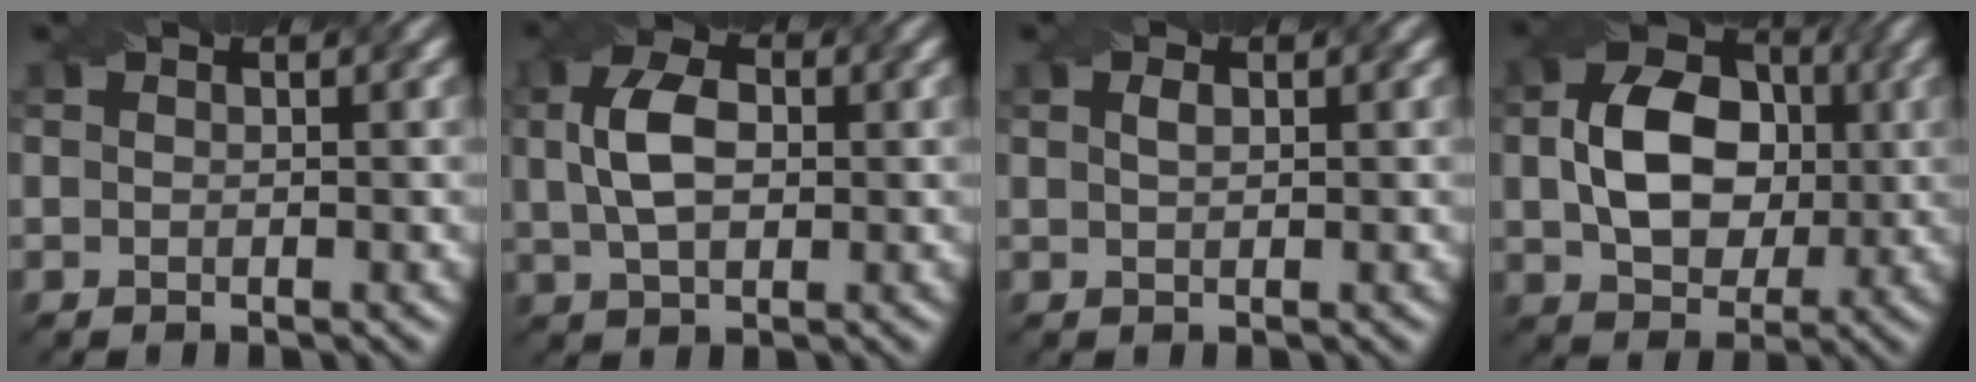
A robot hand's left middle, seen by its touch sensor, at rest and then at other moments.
{"total": 5.2, "force": [0.7, 3.2, 4.0], "torque": [-0.087, 0.008, 0.010]}
{"total": 0.9, "force": [0.4, 0.4, 0.7], "torque": [-0.015, 0.002, 0.009]}
{"total": 8.4, "force": [0.6, 6.1, 5.7], "torque": [-0.116, 0.004, 0.011]}